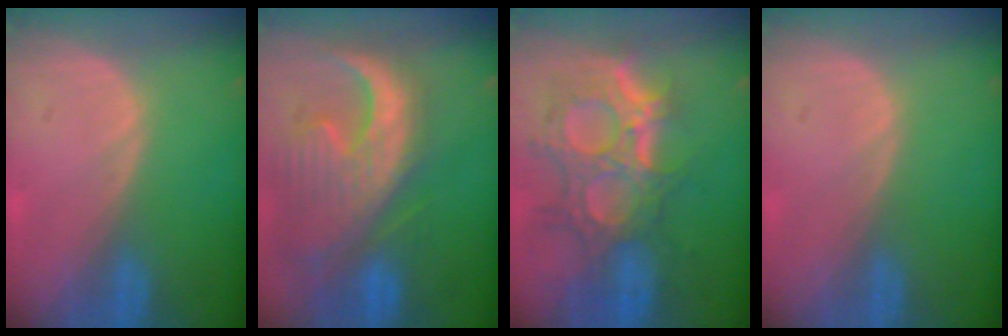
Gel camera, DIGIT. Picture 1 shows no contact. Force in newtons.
{"total": 13.5, "press": 11.5, "slide": 7.0}
{"total": 12.0, "press": 10.8, "slide": 5.4}
{"total": 0.0}